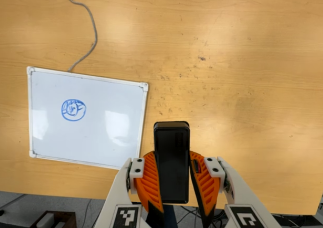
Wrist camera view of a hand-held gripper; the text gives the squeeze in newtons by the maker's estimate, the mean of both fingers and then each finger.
{"total": 11.1, "left": 8.6, "right": 13.6}